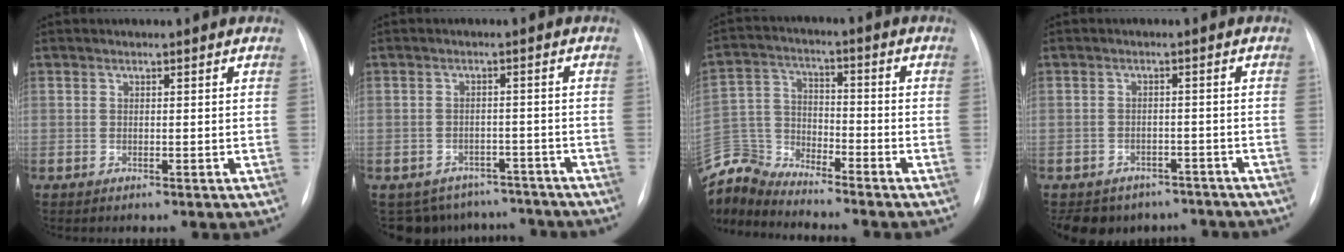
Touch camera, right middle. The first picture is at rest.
{"total": 9.4, "force": [-8.1, 4.7, 0.4], "torque": [-0.007, 0.017, -0.095]}
{"total": 10.1, "force": [-10.1, 0.1, -0.2], "torque": [-0.009, 0.027, -0.201]}
{"total": 9.7, "force": [-7.8, 5.5, 1.3], "torque": [-0.019, 0.011, -0.089]}